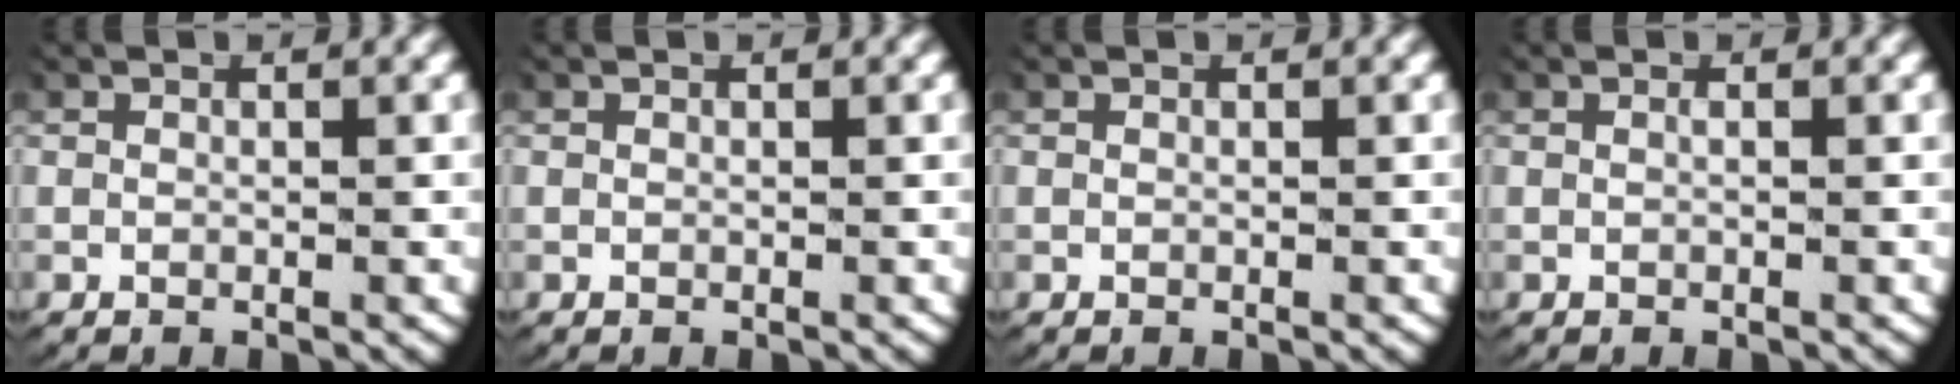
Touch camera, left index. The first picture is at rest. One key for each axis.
{"total": 0.0}
{"total": 0.0}
{"total": 0.0}